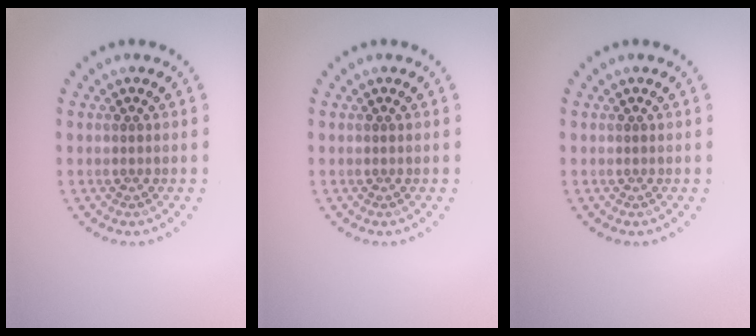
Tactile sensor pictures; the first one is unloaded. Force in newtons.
{"total": 0.0}
{"total": 0.0}